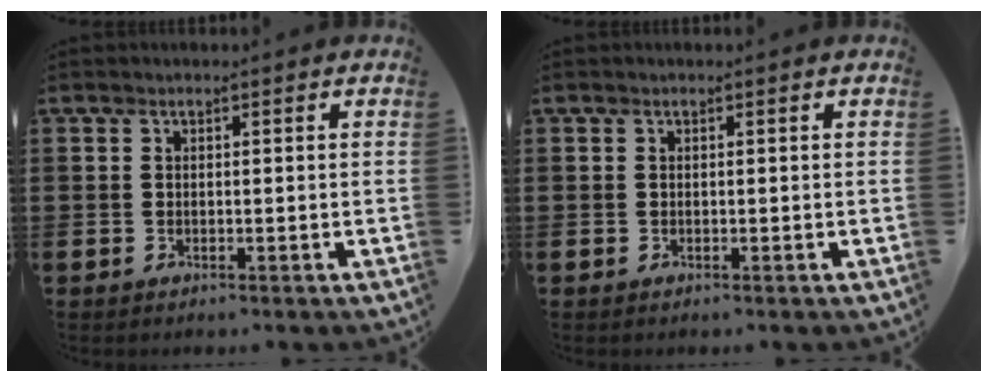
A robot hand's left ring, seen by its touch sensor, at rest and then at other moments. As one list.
[{"total": 0.0}]